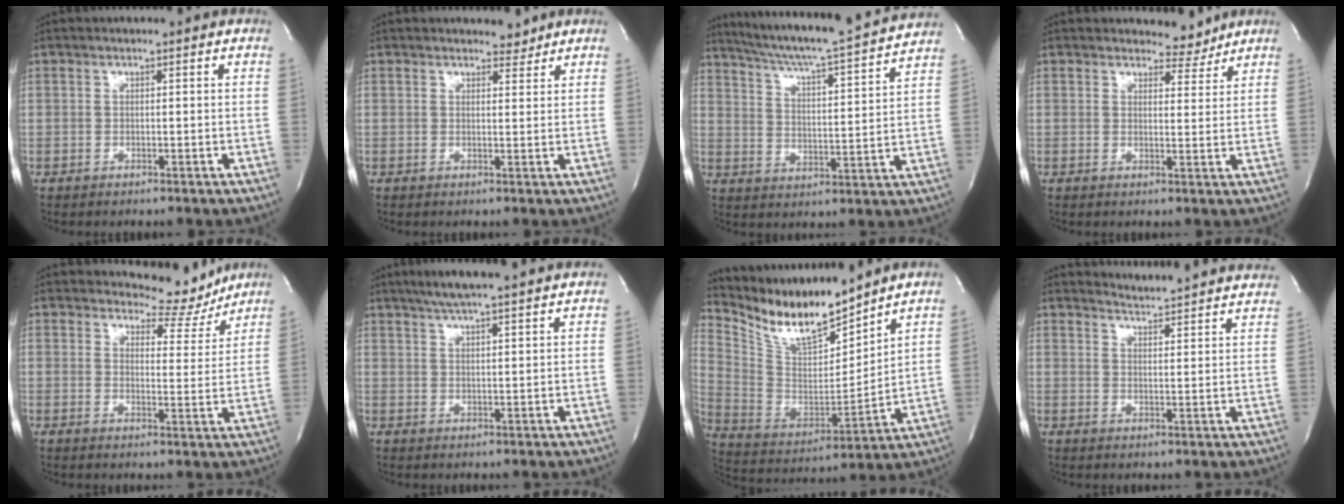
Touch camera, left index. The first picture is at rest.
{"total": 2.1, "force": [1.9, 0.8, 0.3], "torque": [-0.003, -0.007, 0.025]}
{"total": 19.0, "force": [17.3, -0.3, 7.7], "torque": [-0.132, -0.018, 0.249]}
{"total": 3.4, "force": [3.2, 1.2, -0.1], "torque": [0.003, -0.015, 0.037]}
{"total": 6.8, "force": [6.6, 1.9, 0.0], "torque": [0.005, -0.026, 0.080]}
{"total": 10.5, "force": [8.9, -0.1, 5.5], "torque": [-0.091, 0.023, 0.122]}
{"total": 14.4, "force": [12.9, 2.1, 6.1], "torque": [-0.132, 0.000, 0.254]}
{"total": 13.6, "force": [13.4, -0.2, 2.3], "torque": [-0.033, -0.043, 0.152]}